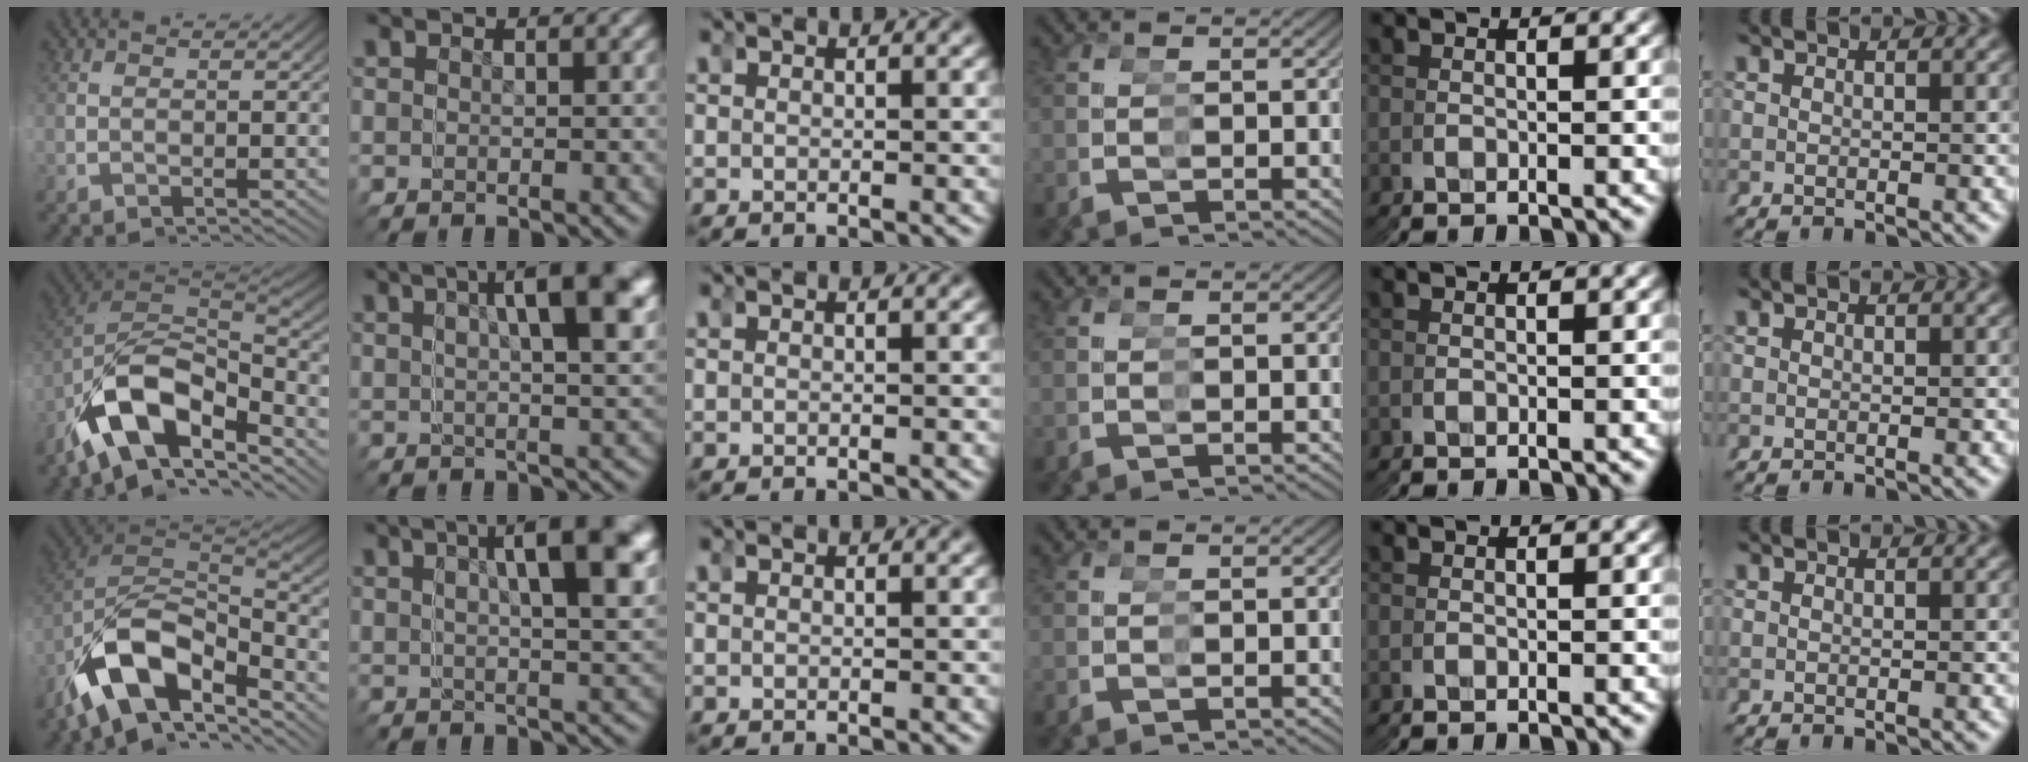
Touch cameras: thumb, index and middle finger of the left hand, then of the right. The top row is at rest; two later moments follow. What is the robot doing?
{"motion": "grasp_and_lifting", "object": "toy banana"}